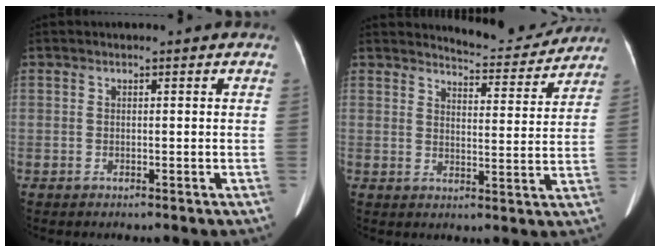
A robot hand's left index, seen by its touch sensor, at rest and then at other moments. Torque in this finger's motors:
{"motor_torque": [-0.02, -0.39, 0.00, 0.02]}